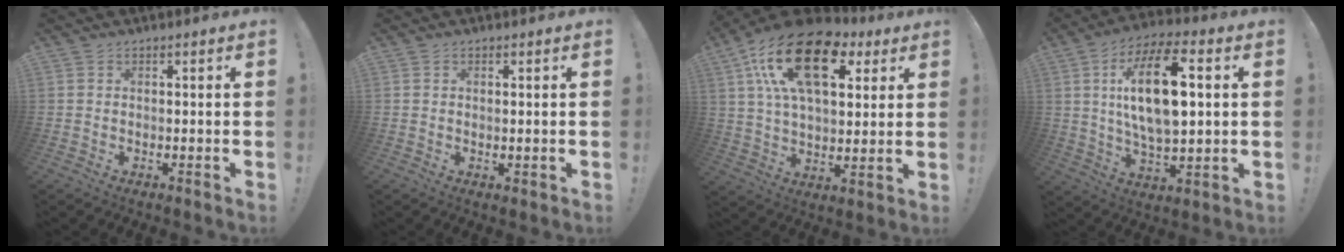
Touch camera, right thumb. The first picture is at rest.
{"total": 1.2, "force": [0.8, 0.6, 0.7], "torque": [0.000, -0.006, 0.012]}
{"total": 23.7, "force": [9.7, 12.3, 17.7], "torque": [-0.303, -0.040, 0.169]}
{"total": 19.6, "force": [3.9, 8.9, 17.1], "torque": [-0.305, -0.001, 0.053]}